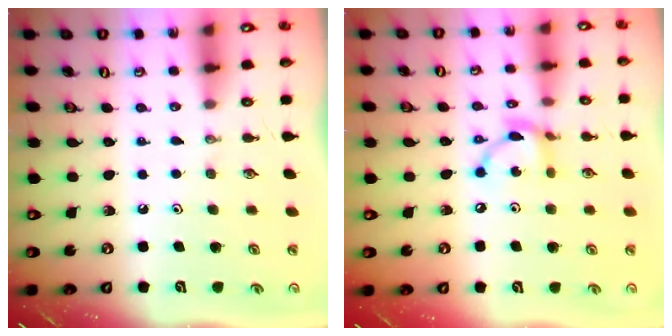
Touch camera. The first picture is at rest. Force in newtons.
{"total": 9.0, "press": 9.0, "slide": 0.3}